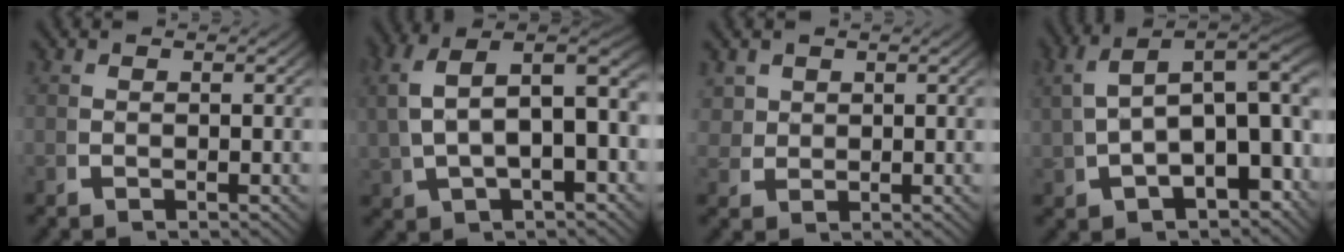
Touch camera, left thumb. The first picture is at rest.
{"total": 11.2, "force": [1.7, 7.2, 8.5], "torque": [-0.142, 0.006, 0.030]}
{"total": 2.1, "force": [1.2, 1.6, 0.7], "torque": [-0.023, -0.008, 0.034]}
{"total": 12.0, "force": [0.4, 8.0, 9.0], "torque": [-0.136, -0.014, 0.014]}